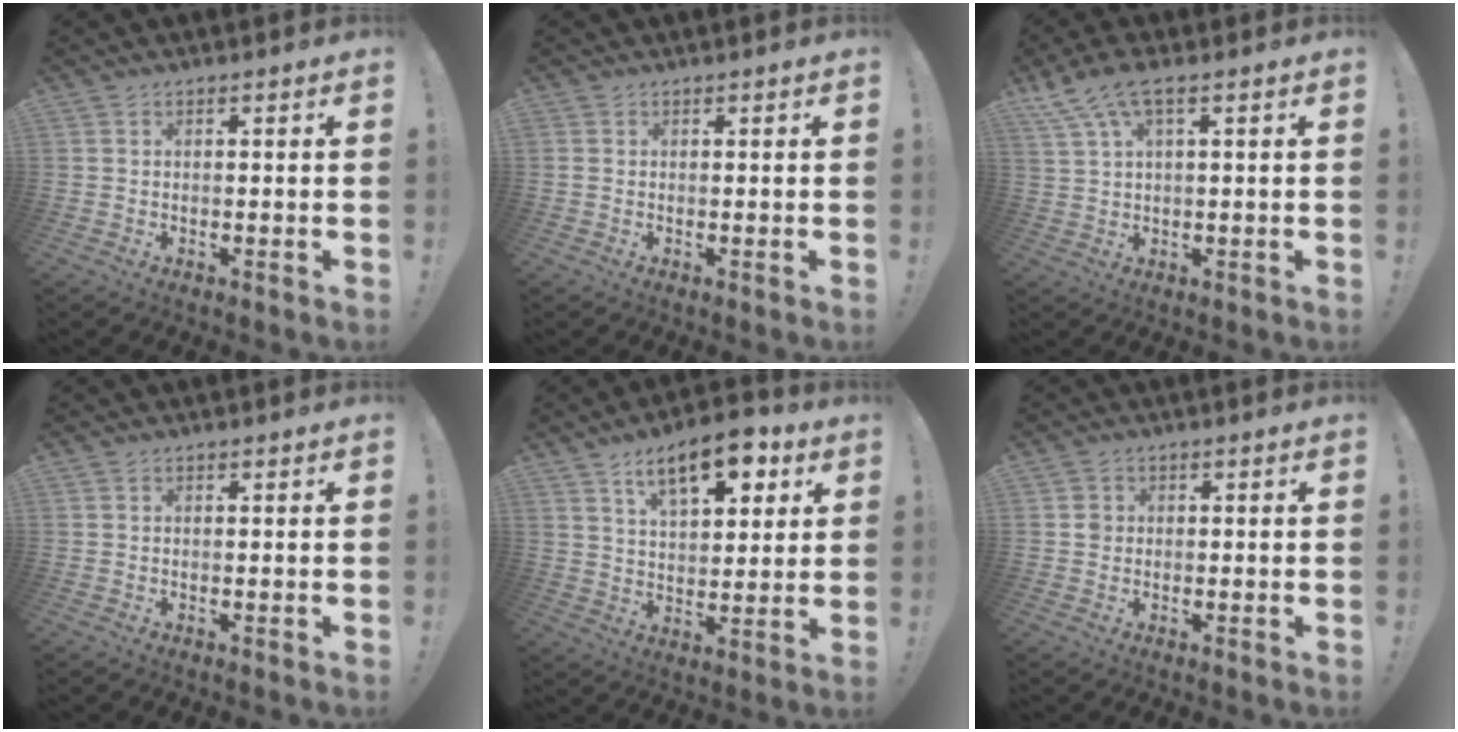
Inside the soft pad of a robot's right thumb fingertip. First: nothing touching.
{"total": 0.8, "force": [0.3, 0.6, 0.4], "torque": [-0.017, 0.005, 0.007]}
{"total": 7.4, "force": [4.2, 2.2, 5.7], "torque": [-0.108, -0.014, 0.082]}
{"total": 0.0}
{"total": 14.5, "force": [7.6, 6.6, 10.5], "torque": [-0.156, -0.026, 0.127]}
{"total": 1.7, "force": [0.1, 1.7, 0.4], "torque": [0.005, 0.000, -0.001]}